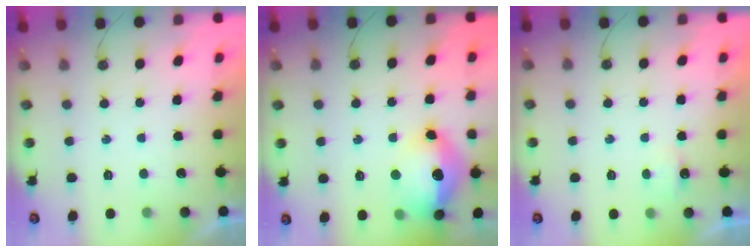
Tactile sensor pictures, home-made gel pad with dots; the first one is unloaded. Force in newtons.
{"total": 15.9, "press": 15.8, "slide": 1.7}
{"total": 2.5, "press": 2.4, "slide": 0.5}